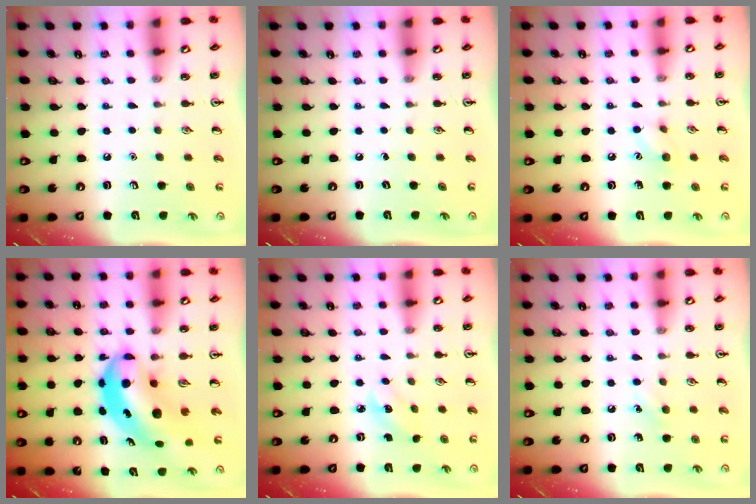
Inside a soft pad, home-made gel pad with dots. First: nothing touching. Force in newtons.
{"total": 0.0}
{"total": 6.3, "press": 6.1, "slide": 1.4}
{"total": 8.6, "press": 8.2, "slide": 2.3}
{"total": 2.4, "press": 2.2, "slide": 0.9}
{"total": 5.8, "press": 5.5, "slide": 1.9}